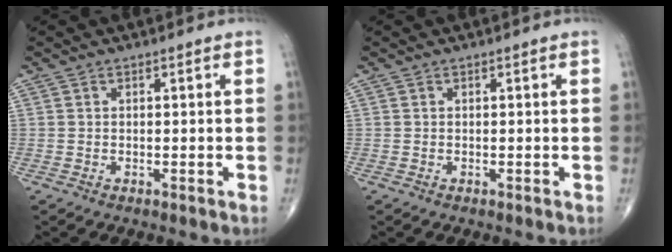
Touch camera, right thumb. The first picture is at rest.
{"total": 0.0}